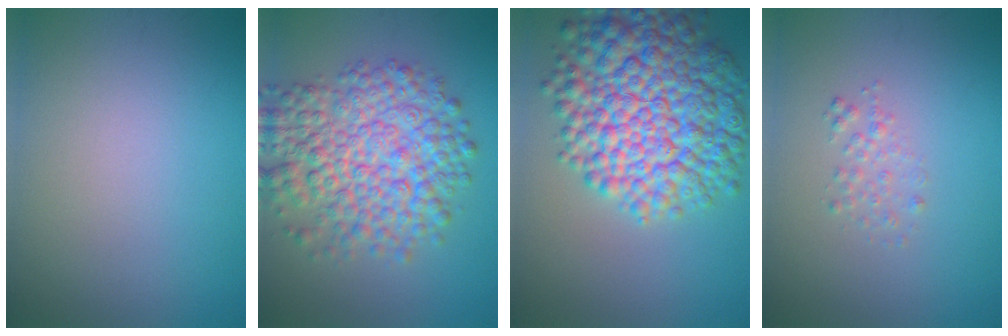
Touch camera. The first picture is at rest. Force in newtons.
{"total": 8.4, "press": 8.4, "slide": 0.2}
{"total": 11.7, "press": 11.7, "slide": 0.3}
{"total": 1.2, "press": 1.2, "slide": 0.0}